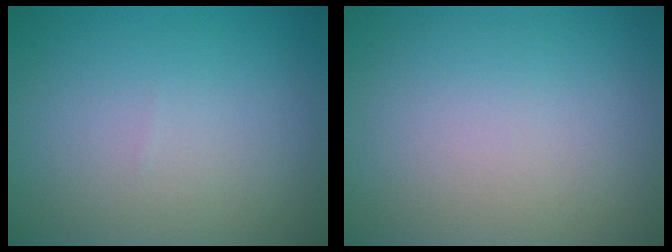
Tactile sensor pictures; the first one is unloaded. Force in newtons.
{"total": 0.0}